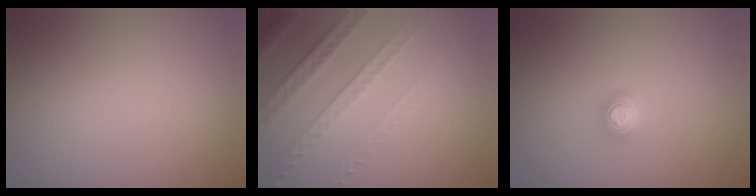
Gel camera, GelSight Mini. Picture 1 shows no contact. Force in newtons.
{"total": 4.7, "press": 3.1, "slide": 3.4}
{"total": 1.8, "press": 1.3, "slide": 1.3}